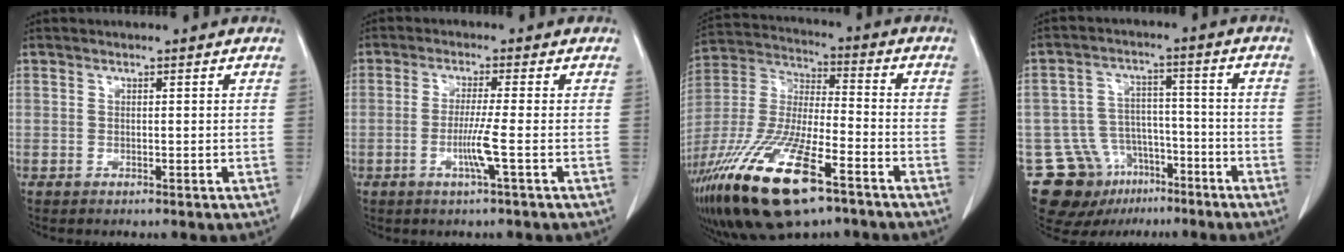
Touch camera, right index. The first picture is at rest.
{"total": 4.6, "force": [-1.3, -0.9, 4.3], "torque": [-0.081, -0.008, -0.025]}
{"total": 22.2, "force": [-12.9, 5.8, 17.0], "torque": [-0.379, -0.046, -0.236]}
{"total": 12.6, "force": [-8.1, 9.0, 3.6], "torque": [-0.066, 0.045, -0.122]}